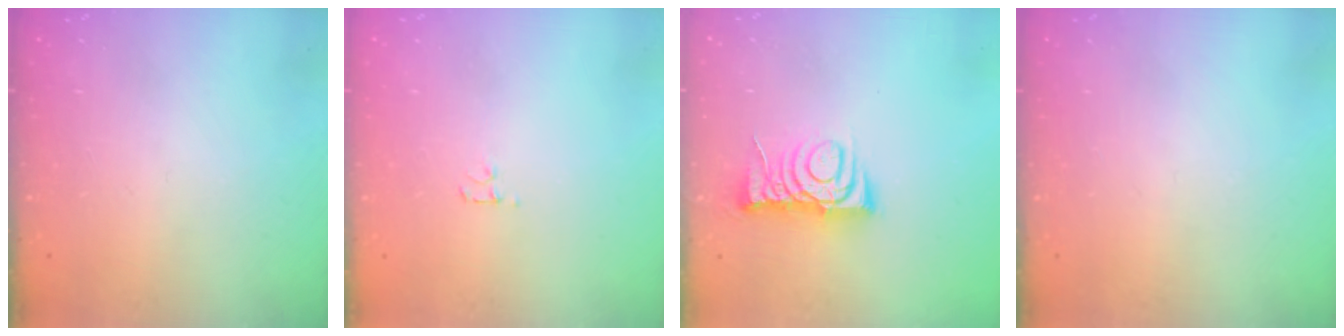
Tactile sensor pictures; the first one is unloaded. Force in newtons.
{"total": 2.7, "press": 2.7, "slide": 0.3}
{"total": 6.8, "press": 6.8, "slide": 0.6}
{"total": 0.0}